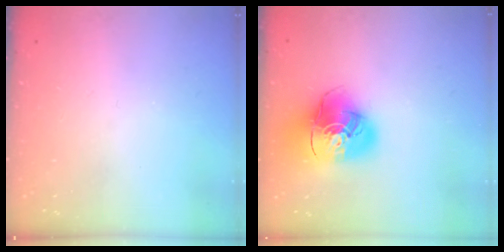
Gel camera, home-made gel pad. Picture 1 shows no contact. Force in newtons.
{"total": 17.3, "press": 17.2, "slide": 2.0}